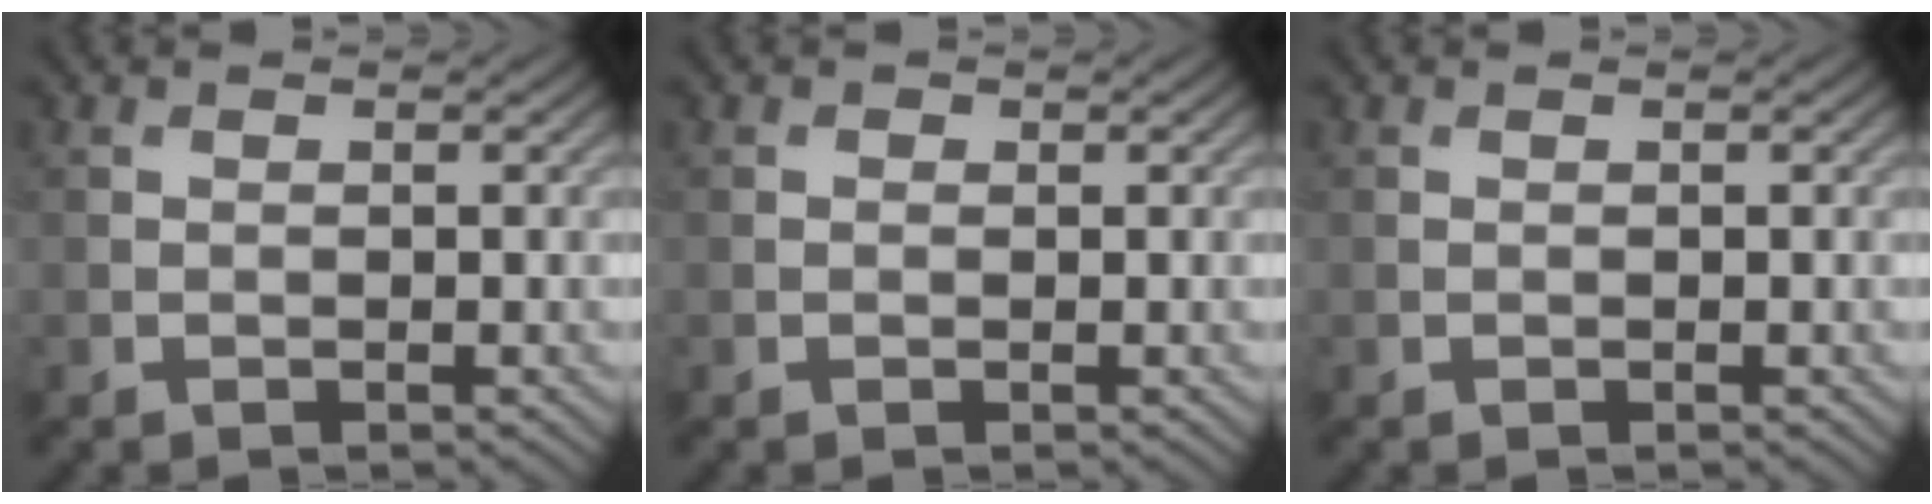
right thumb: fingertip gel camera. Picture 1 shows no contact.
{"total": 0.0}
{"total": 0.0}